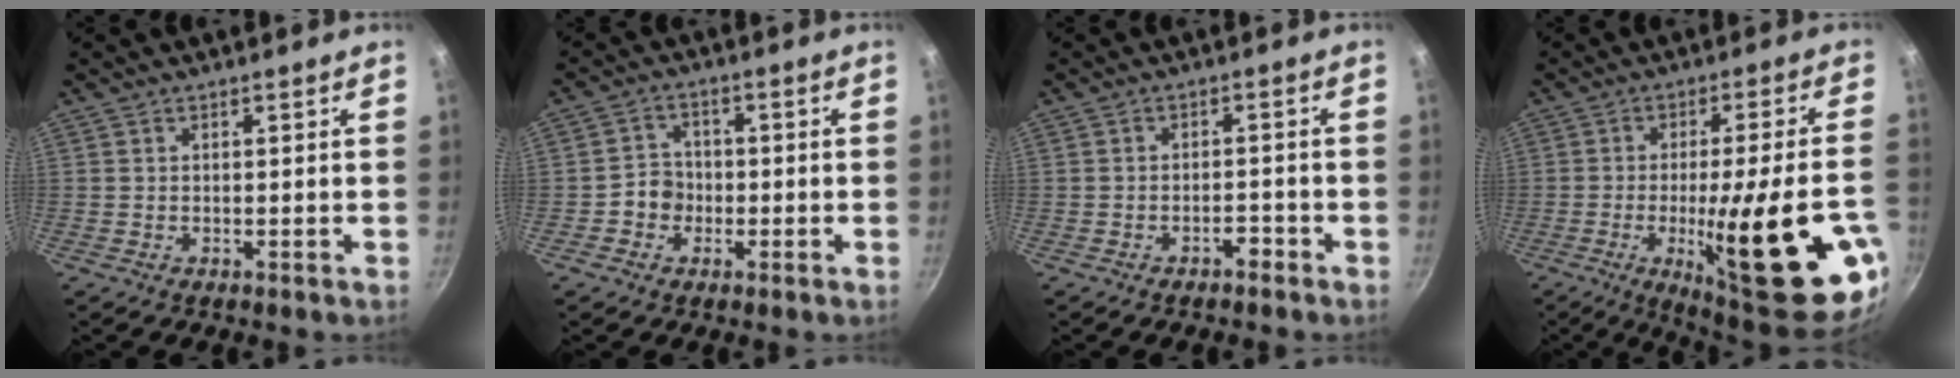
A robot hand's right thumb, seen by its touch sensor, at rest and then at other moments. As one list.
[{"total": 4.4, "force": [-1.3, 4.0, 1.4], "torque": [0.006, 0.018, -0.027]}, {"total": 2.4, "force": [-1.8, 1.0, 1.3], "torque": [-0.013, 0.023, -0.023]}, {"total": 26.3, "force": [-7.7, 5.2, 24.6], "torque": [-0.329, 0.002, -0.097]}]